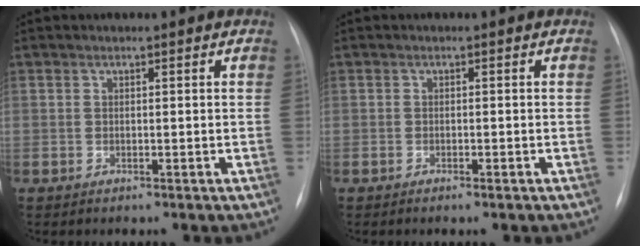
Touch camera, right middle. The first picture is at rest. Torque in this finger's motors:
{"motor_torque": [-0.40, -0.05, -0.03, -0.01]}